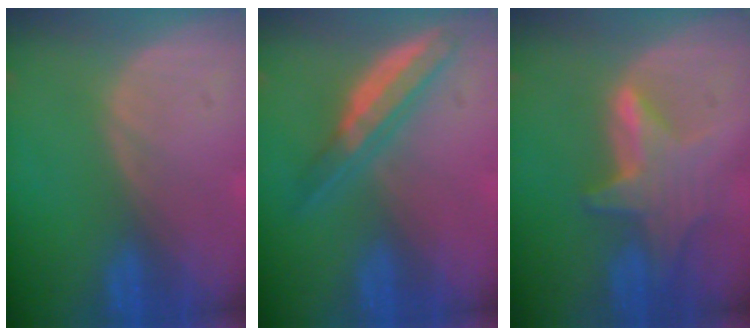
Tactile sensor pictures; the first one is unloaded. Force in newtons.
{"total": 5.8, "press": 5.5, "slide": 1.9}
{"total": 6.9, "press": 6.5, "slide": 2.4}